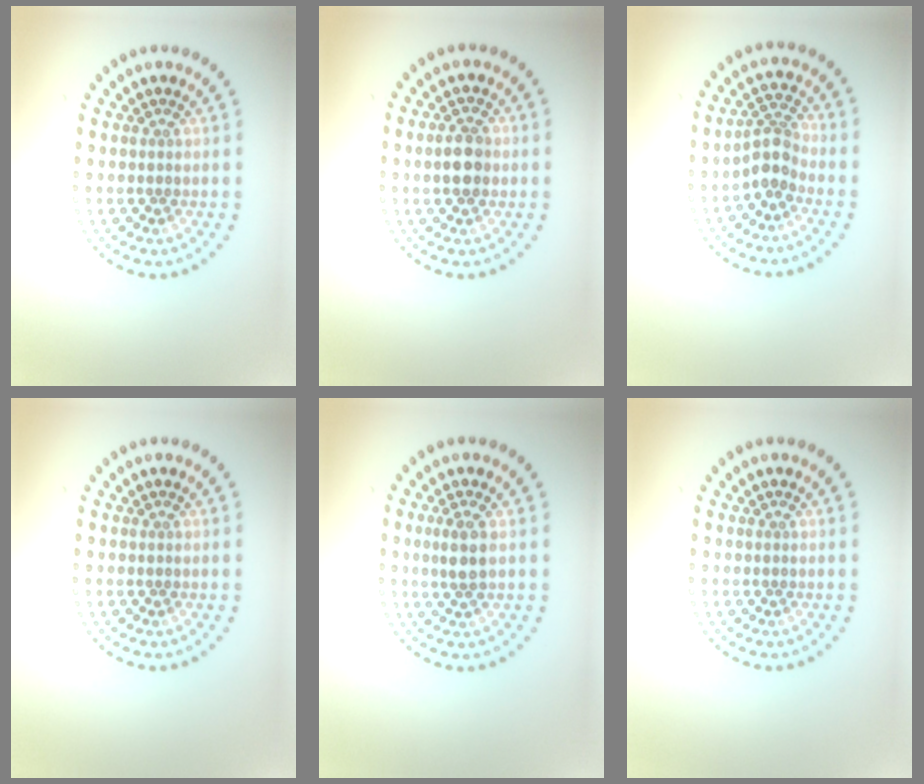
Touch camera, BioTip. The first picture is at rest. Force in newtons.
{"total": 2.8, "press": 2.8, "slide": 0.1}
{"total": 2.7, "press": 2.2, "slide": 1.7}
{"total": 0.0}
{"total": 2.1, "press": 1.9, "slide": 0.9}
{"total": 0.0}